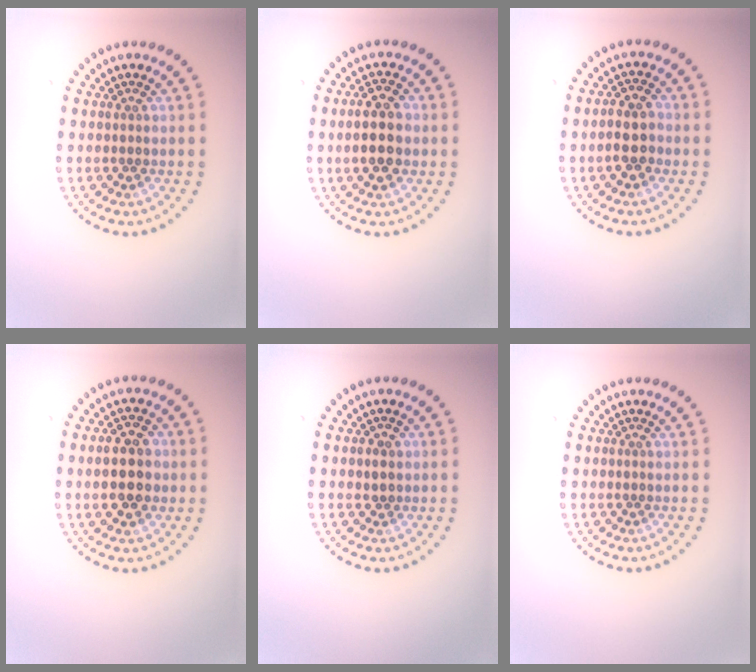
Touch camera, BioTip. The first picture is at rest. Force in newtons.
{"total": 4.3, "press": 4.3, "slide": 0.3}
{"total": 2.8, "press": 2.7, "slide": 0.8}
{"total": 4.6, "press": 4.6, "slide": 0.2}
{"total": 0.9, "press": 0.8, "slide": 0.3}
{"total": 0.0}